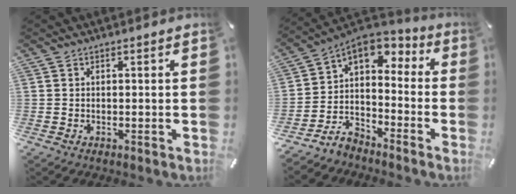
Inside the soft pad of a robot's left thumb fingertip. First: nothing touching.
{"total": 6.9, "force": [-3.2, 5.7, 2.2], "torque": [-0.056, 0.008, -0.059]}